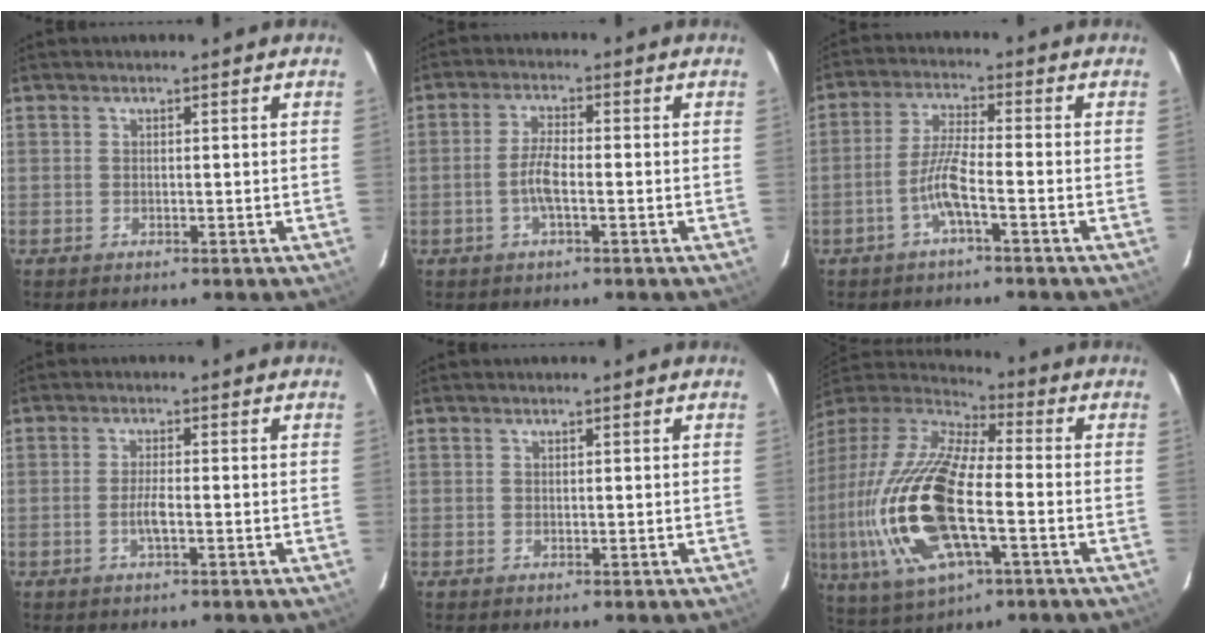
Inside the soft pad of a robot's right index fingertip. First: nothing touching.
{"total": 4.5, "force": [-1.3, 1.1, 4.2], "torque": [-0.090, 0.004, -0.027]}
{"total": 5.6, "force": [-2.7, 0.1, 4.9], "torque": [-0.107, 0.005, -0.053]}
{"total": 2.8, "force": [-1.0, 0.4, 2.6], "torque": [-0.052, -0.002, -0.018]}
{"total": 0.0}
{"total": 26.5, "force": [-5.4, 10.2, 23.9], "torque": [-0.496, -0.035, -0.101]}